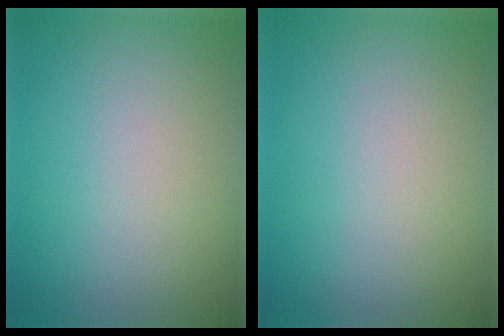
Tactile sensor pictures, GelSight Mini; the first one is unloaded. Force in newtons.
{"total": 0.0}